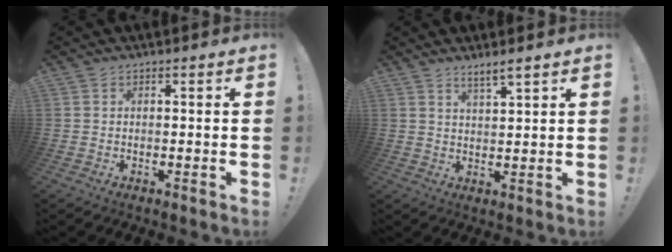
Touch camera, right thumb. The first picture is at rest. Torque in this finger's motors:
{"motor_torque": [-0.05, 0.06, -0.04, 0.05, 0.00]}